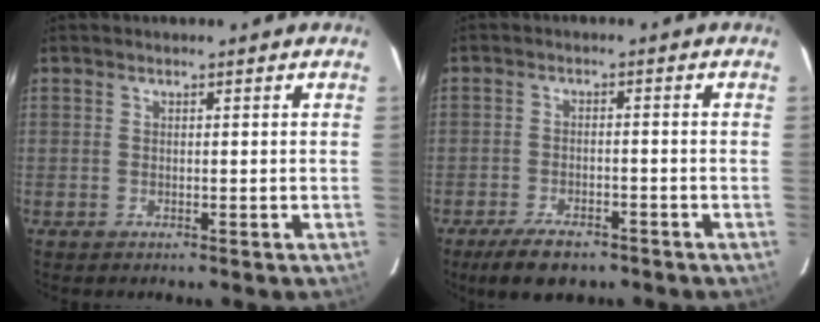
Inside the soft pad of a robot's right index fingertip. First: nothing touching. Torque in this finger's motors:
{"motor_torque": [0.43, -0.47, -0.05, -0.01]}